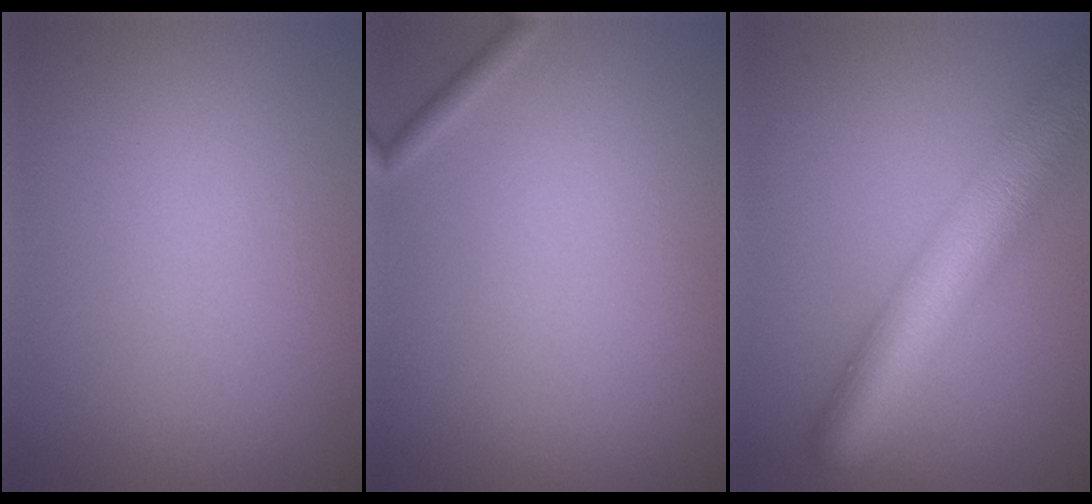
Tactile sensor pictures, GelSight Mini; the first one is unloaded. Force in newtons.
{"total": 0.7, "press": 0.7, "slide": 0.0}
{"total": 8.3, "press": 8.3, "slide": 0.4}